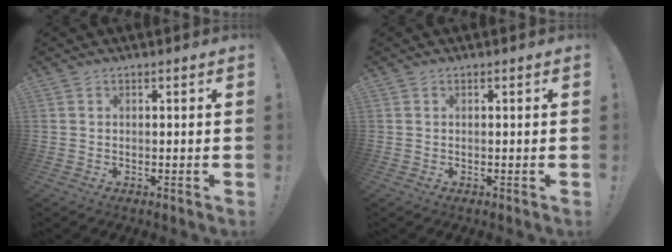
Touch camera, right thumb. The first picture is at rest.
{"total": 0.0}